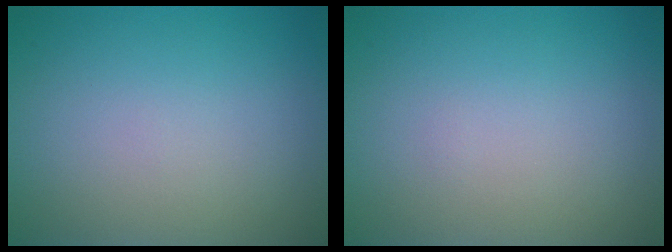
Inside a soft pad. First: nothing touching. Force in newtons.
{"total": 0.0}